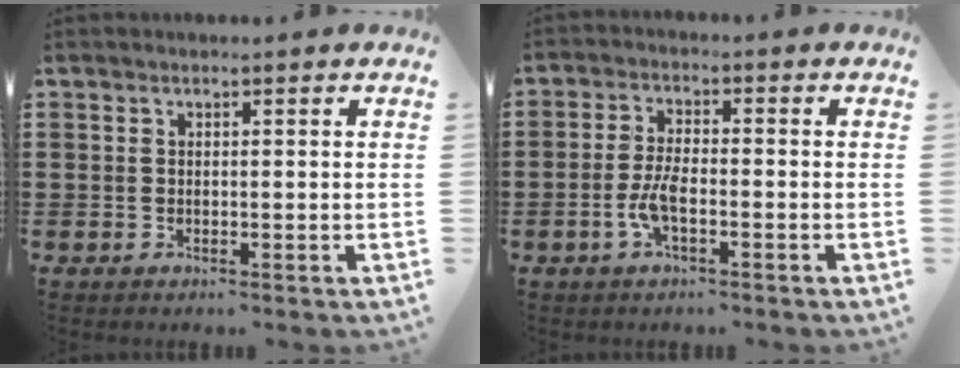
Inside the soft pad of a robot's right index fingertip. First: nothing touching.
{"total": 4.6, "force": [-1.7, 1.4, 4.0], "torque": [-0.096, -0.005, -0.038]}